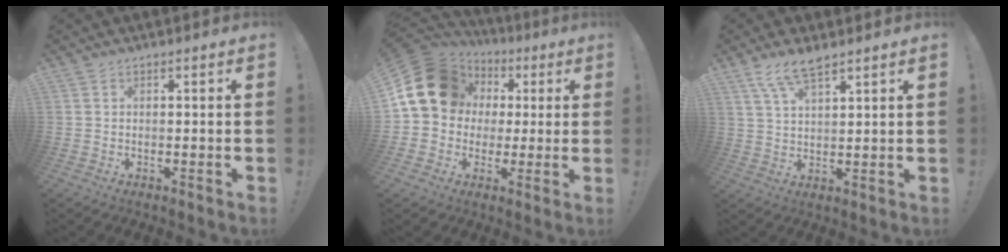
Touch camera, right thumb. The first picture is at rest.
{"total": 18.3, "force": [4.3, 15.1, 9.3], "torque": [-0.144, -0.008, 0.094]}
{"total": 7.2, "force": [5.2, 2.2, 4.6], "torque": [-0.088, -0.020, 0.096]}